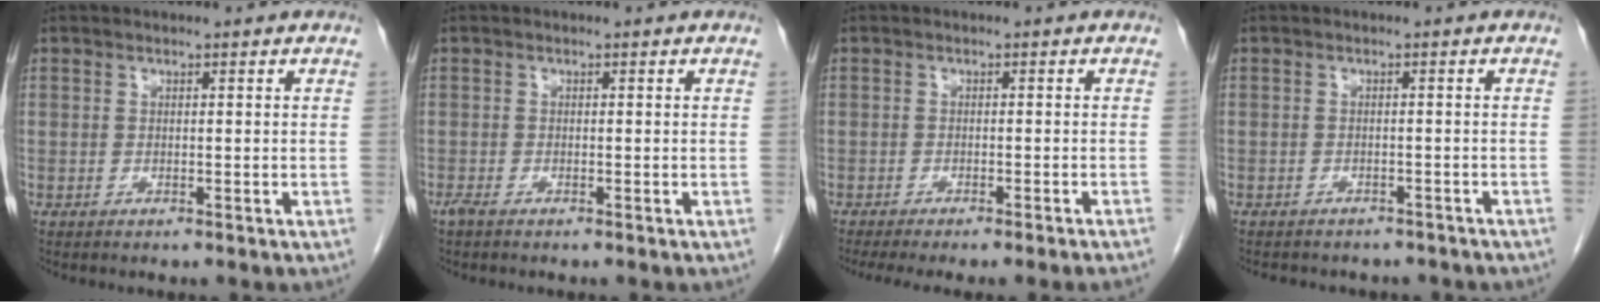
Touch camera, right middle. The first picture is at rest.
{"total": 0.9, "force": [-0.8, 0.1, 0.5], "torque": [-0.019, -0.004, -0.016]}
{"total": 8.5, "force": [-7.3, -0.8, 4.3], "torque": [-0.034, -0.013, -0.101]}
{"total": 8.8, "force": [-7.6, 3.5, 2.7], "torque": [-0.044, 0.008, -0.080]}